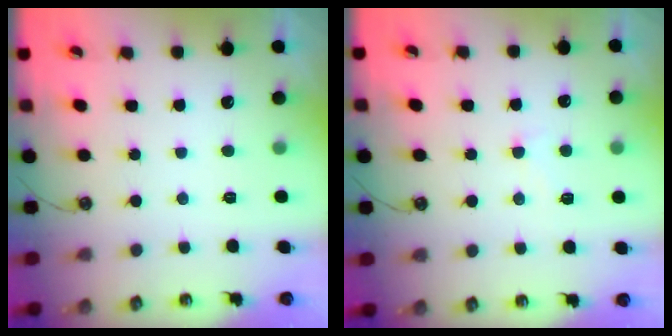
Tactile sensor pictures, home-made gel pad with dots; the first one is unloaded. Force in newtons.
{"total": 0.8, "press": 0.0, "slide": 0.8}